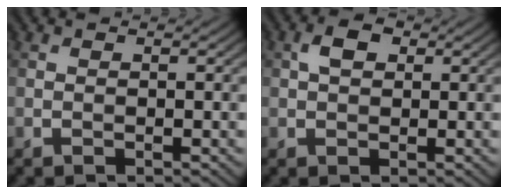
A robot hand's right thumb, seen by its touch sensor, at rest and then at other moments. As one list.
[{"total": 2.9, "force": [0.9, 1.9, 2.1], "torque": [-0.041, 0.008, 0.013]}]